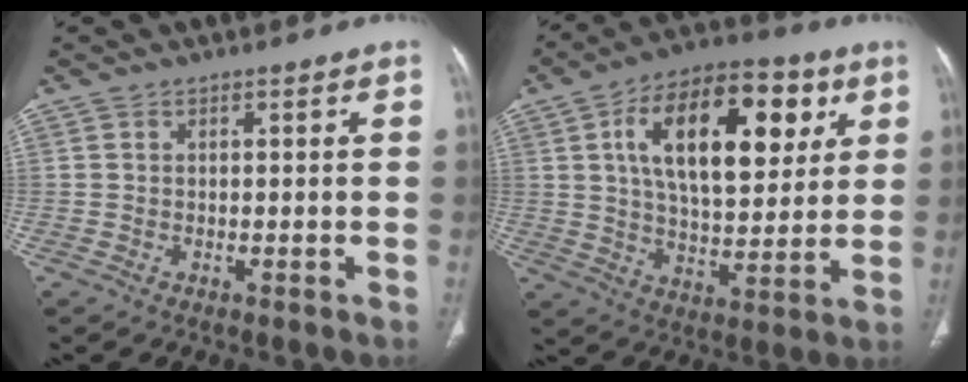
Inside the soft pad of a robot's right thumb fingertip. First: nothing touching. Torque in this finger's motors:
{"motor_torque": [0.62, 1.94, 1.12, -0.02, 0.18]}